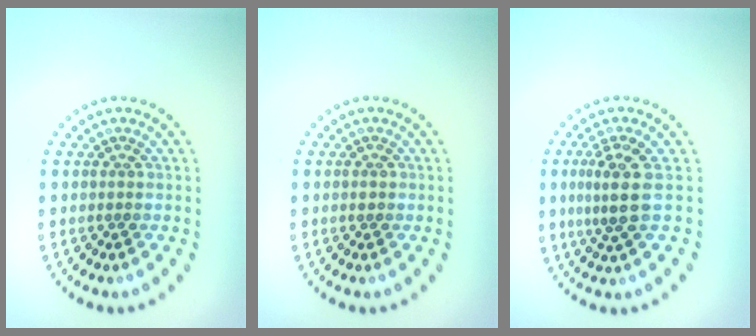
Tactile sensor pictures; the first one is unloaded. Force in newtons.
{"total": 0.8, "press": 0.8, "slide": 0.1}
{"total": 3.2, "press": 2.8, "slide": 1.6}